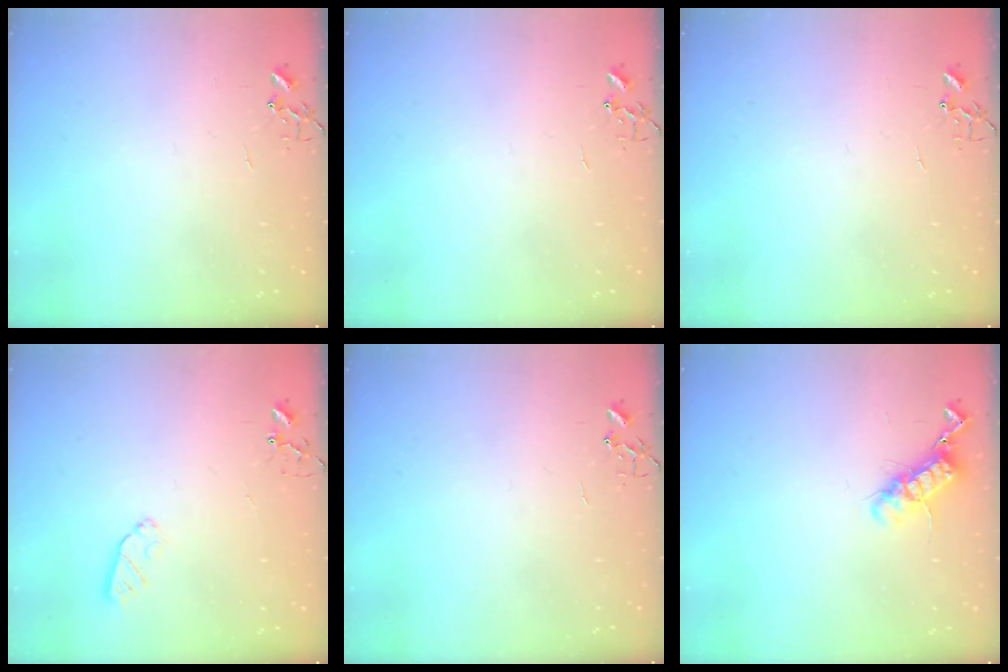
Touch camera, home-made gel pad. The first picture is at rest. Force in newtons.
{"total": 0.0}
{"total": 0.0}
{"total": 5.5, "press": 5.4, "slide": 1.1}
{"total": 0.0}
{"total": 12.2, "press": 12.2, "slide": 0.6}